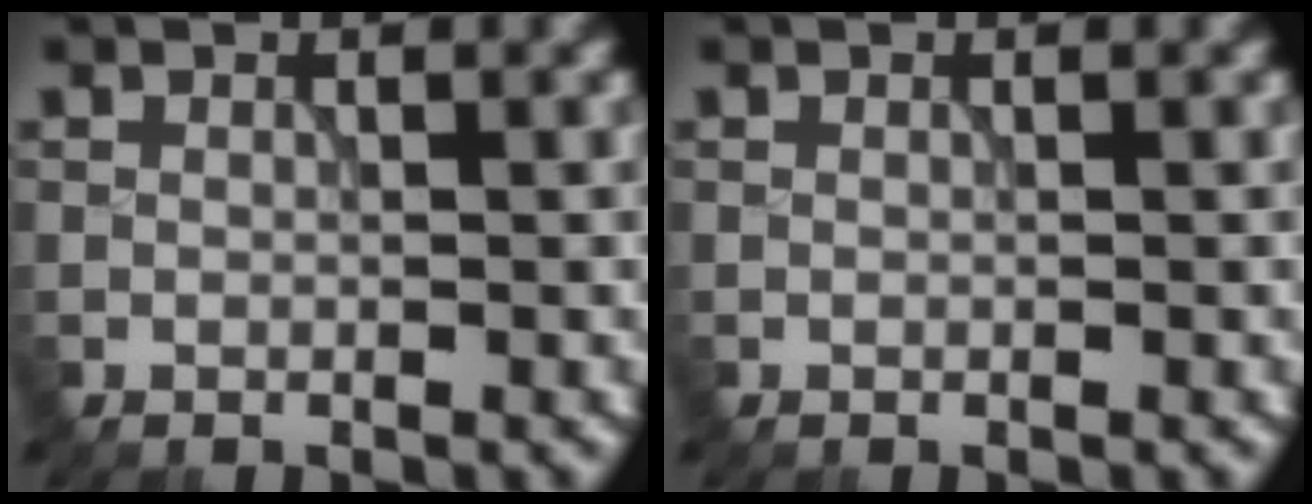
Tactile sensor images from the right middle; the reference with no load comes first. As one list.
[{"total": 0.0}]